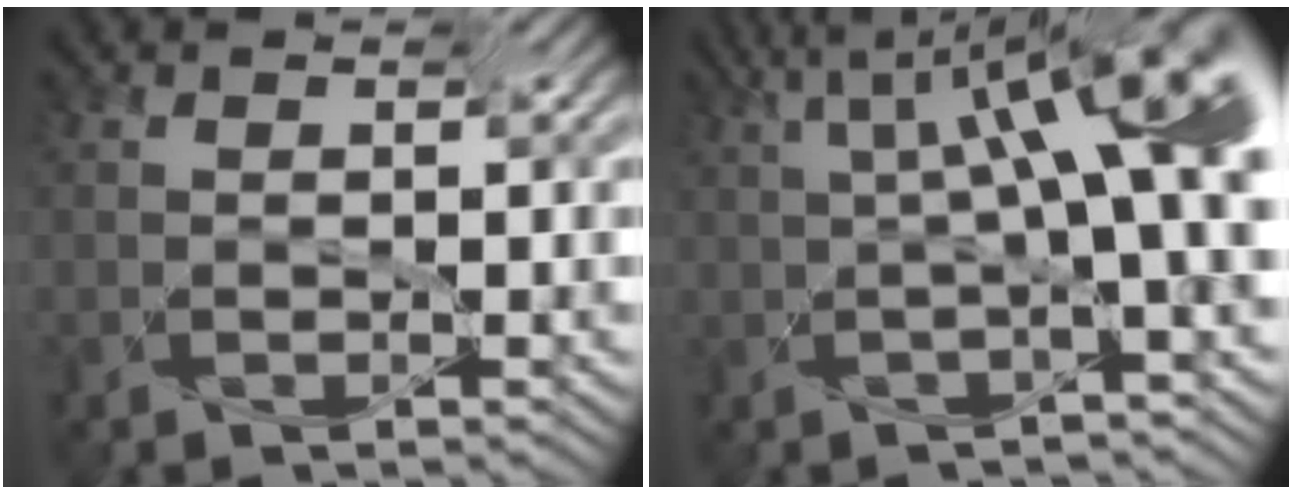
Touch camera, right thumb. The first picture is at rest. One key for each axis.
{"total": 12.3, "fx": 2.4, "fy": 3.1, "fz": 11.6, "tx": -0.157, "ty": 0.042, "tz": 0.034}